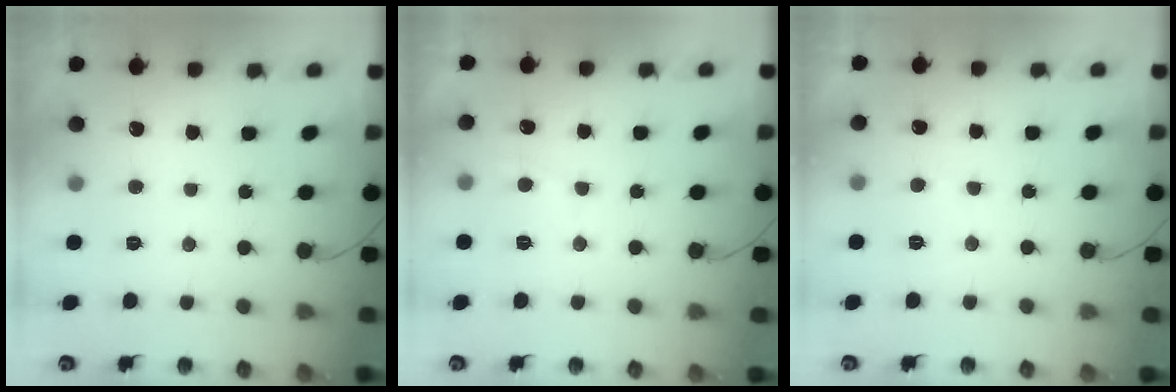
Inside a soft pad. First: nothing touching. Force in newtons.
{"total": 3.2, "press": 3.1, "slide": 0.6}
{"total": 1.5, "press": 1.5, "slide": 0.4}